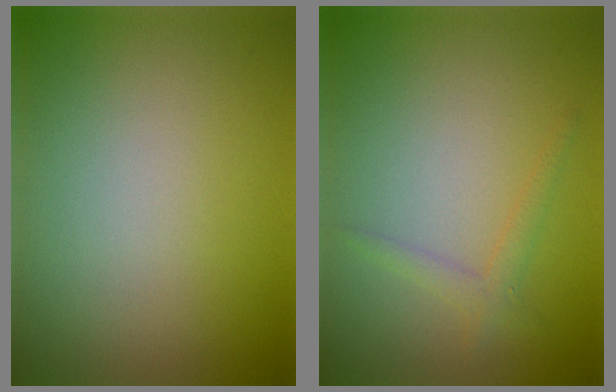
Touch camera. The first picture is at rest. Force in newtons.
{"total": 1.5, "press": 1.5, "slide": 0.0}